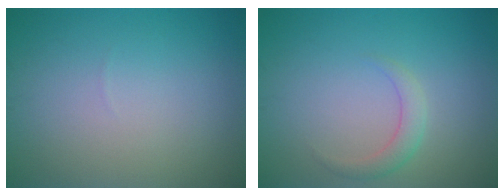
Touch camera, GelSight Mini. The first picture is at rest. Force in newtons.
{"total": 1.7, "press": 1.7, "slide": 0.0}